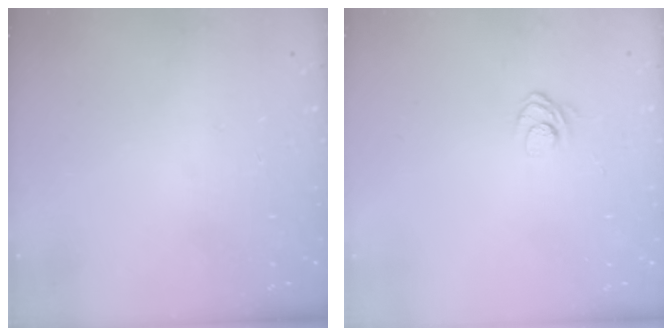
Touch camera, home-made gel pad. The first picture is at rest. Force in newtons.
{"total": 3.7, "press": 3.6, "slide": 1.2}